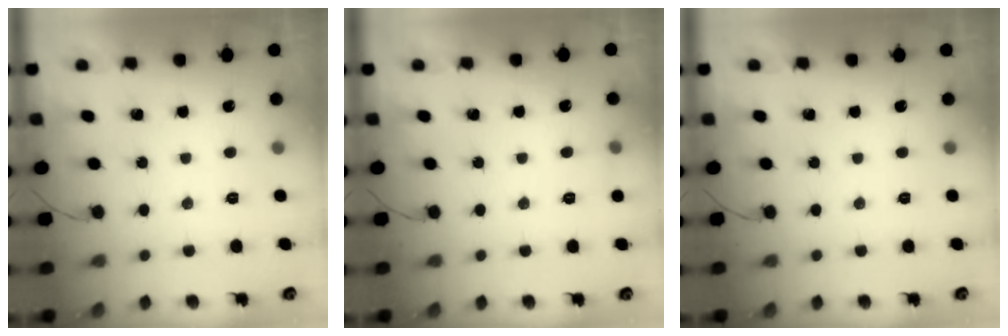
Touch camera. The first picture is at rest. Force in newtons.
{"total": 3.1, "press": 3.0, "slide": 0.8}
{"total": 0.0}